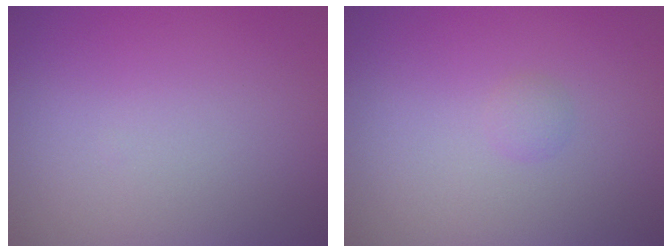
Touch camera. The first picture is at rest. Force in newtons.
{"total": 0.8, "press": 0.8, "slide": 0.1}